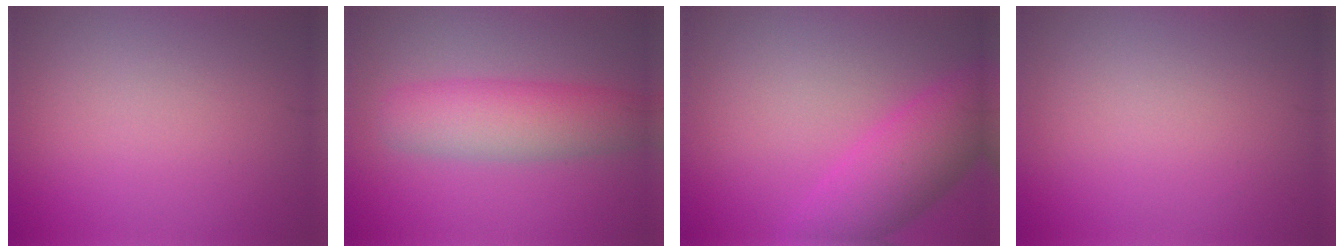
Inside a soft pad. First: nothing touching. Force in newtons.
{"total": 5.3, "press": 5.3, "slide": 0.2}
{"total": 5.9, "press": 5.9, "slide": 0.2}
{"total": 0.0}